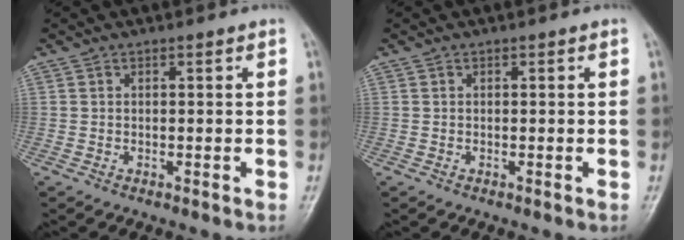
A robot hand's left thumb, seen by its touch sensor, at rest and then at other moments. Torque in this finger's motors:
{"motor_torque": [0.00, 0.00, 0.00, 0.00, 0.00]}